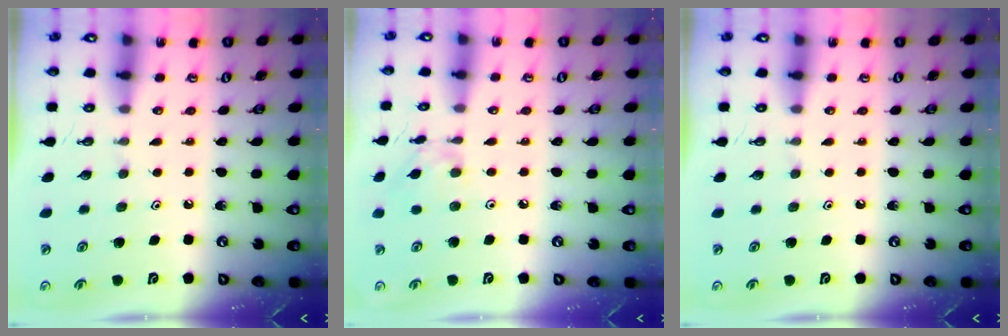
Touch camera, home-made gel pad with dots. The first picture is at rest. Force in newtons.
{"total": 3.6, "press": 3.6, "slide": 0.4}
{"total": 0.0}